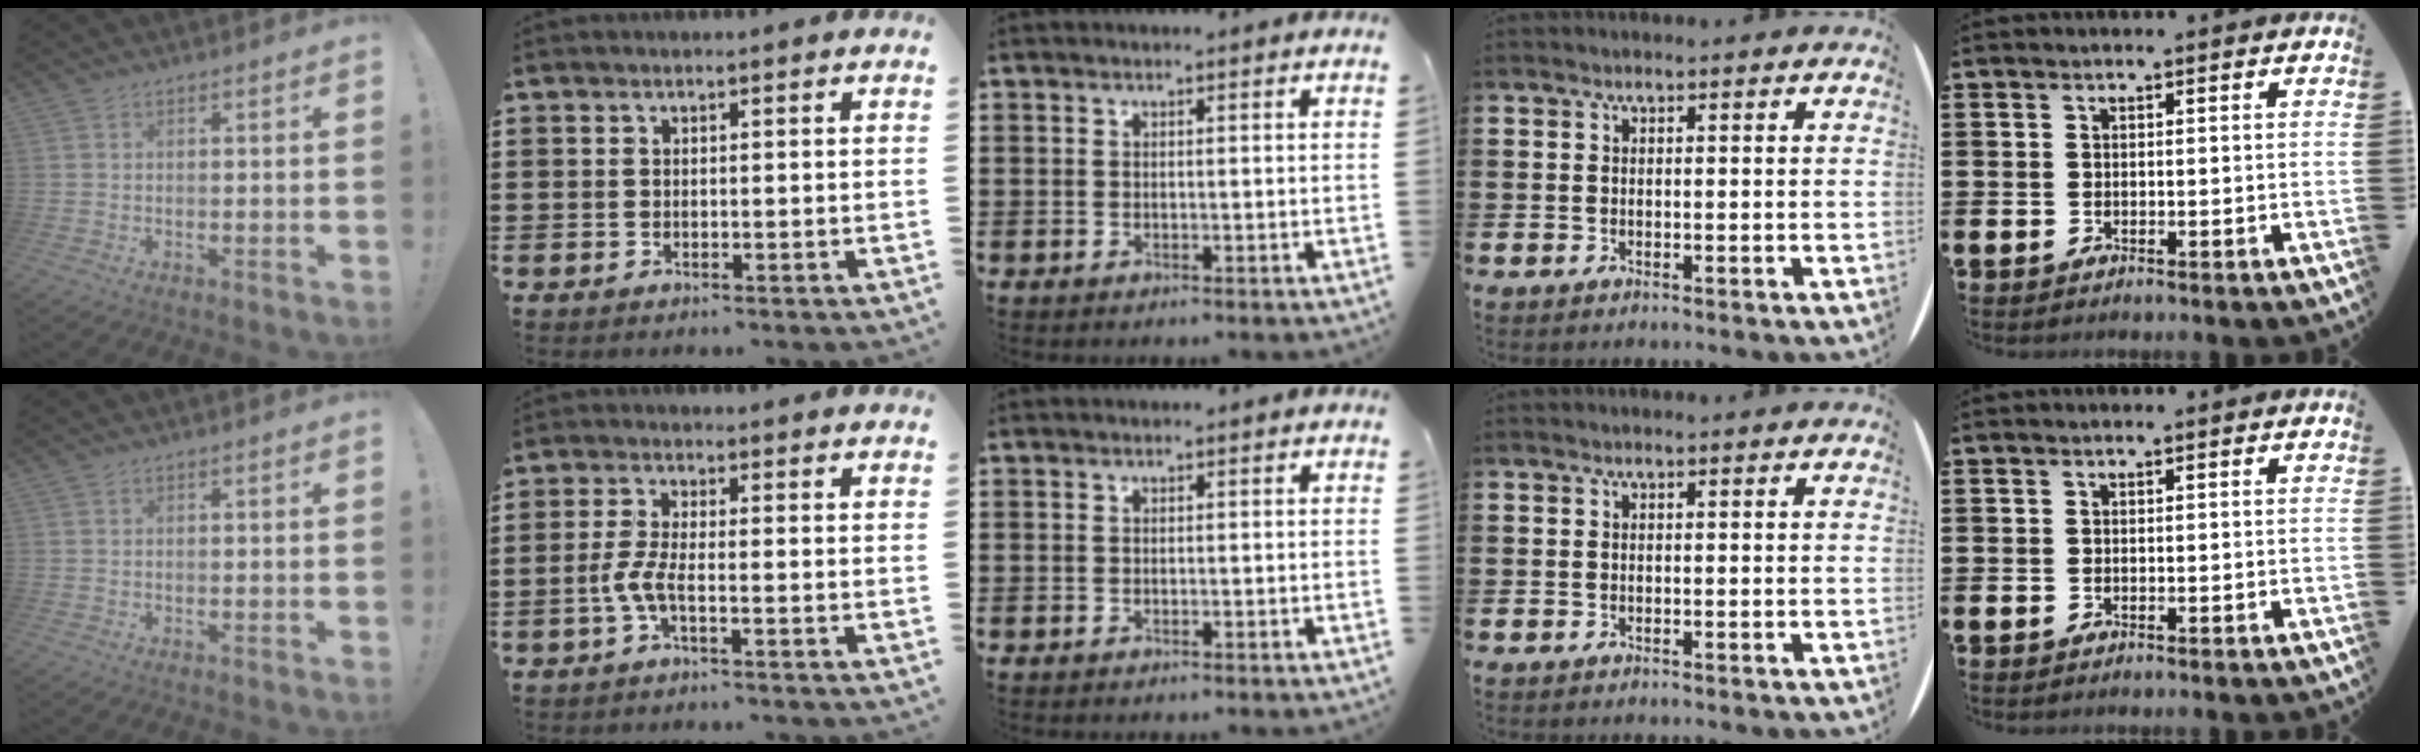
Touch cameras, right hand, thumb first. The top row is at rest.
{"index": {"total": 4.0, "force": [-1.6, 0.8, 3.6], "torque": [-0.090, -0.007, -0.037]}}